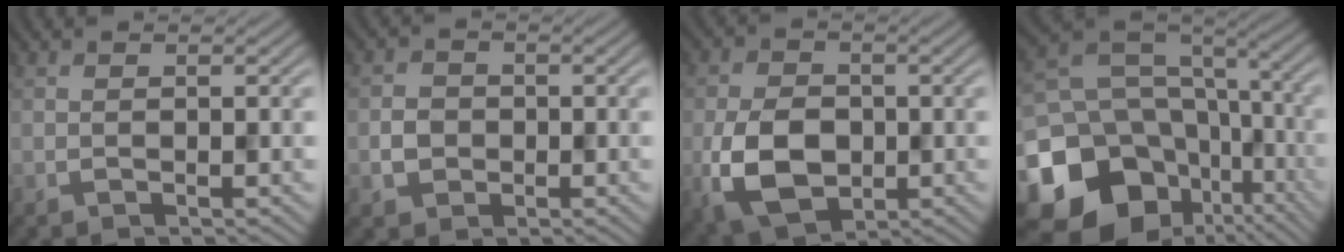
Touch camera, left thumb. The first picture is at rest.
{"total": 2.1, "force": [-0.5, 2.1, 0.3], "torque": [-0.004, -0.002, -0.011]}
{"total": 8.2, "force": [-2.1, 5.8, 5.4], "torque": [-0.119, -0.017, -0.042]}
{"total": 19.5, "force": [-7.7, 15.6, 8.8], "torque": [-0.202, -0.035, -0.098]}